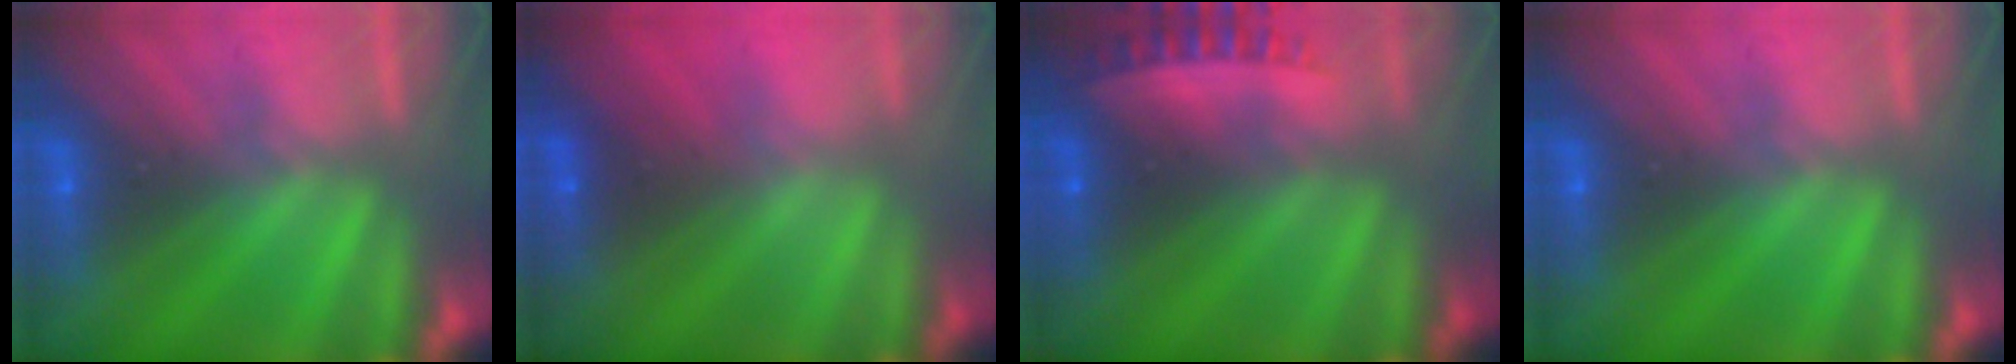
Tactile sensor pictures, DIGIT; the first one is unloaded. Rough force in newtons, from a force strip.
{"total": 1.6}
{"total": 2.6}
{"total": 0.0}